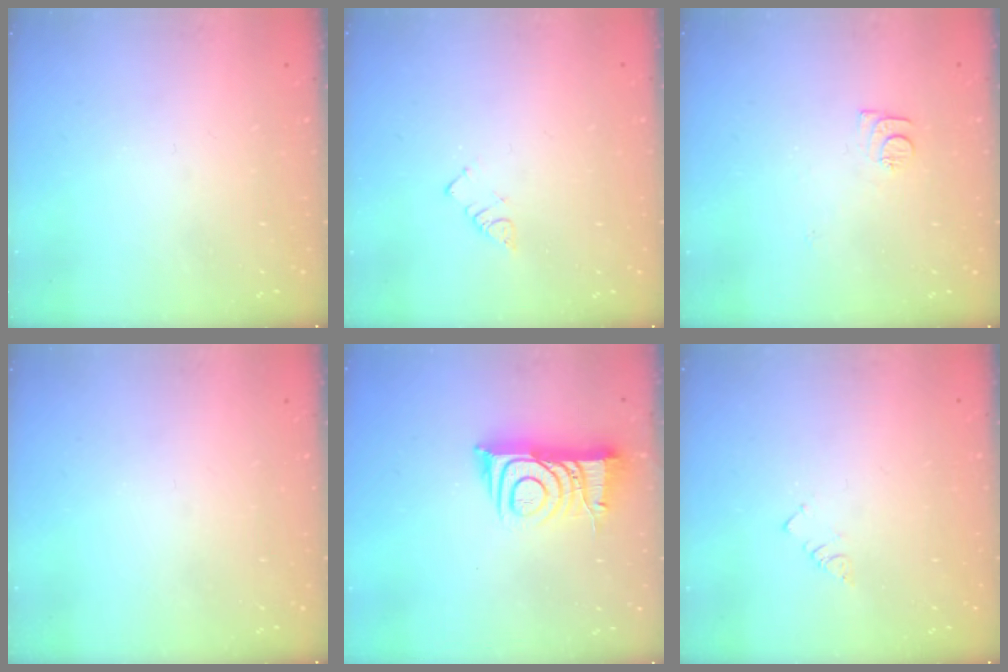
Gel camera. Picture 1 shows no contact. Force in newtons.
{"total": 2.7, "press": 2.7, "slide": 0.4}
{"total": 7.5, "press": 7.4, "slide": 0.8}
{"total": 0.0}
{"total": 10.3, "press": 10.3, "slide": 1.1}
{"total": 2.9, "press": 2.9, "slide": 0.4}